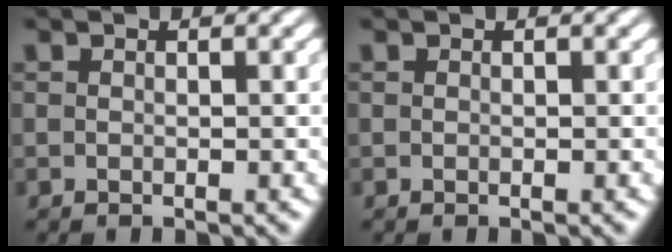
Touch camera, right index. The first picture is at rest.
{"total": 0.0}